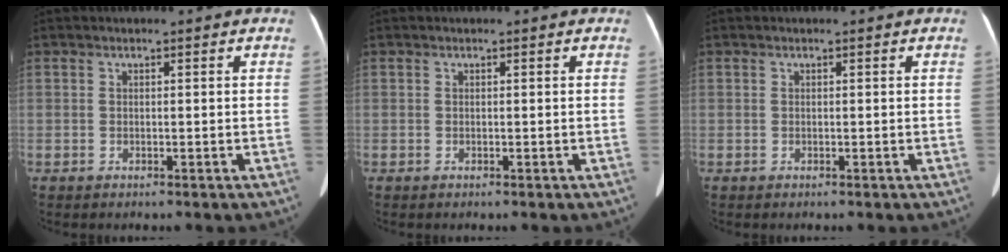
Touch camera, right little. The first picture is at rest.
{"total": 0.0}
{"total": 0.0}